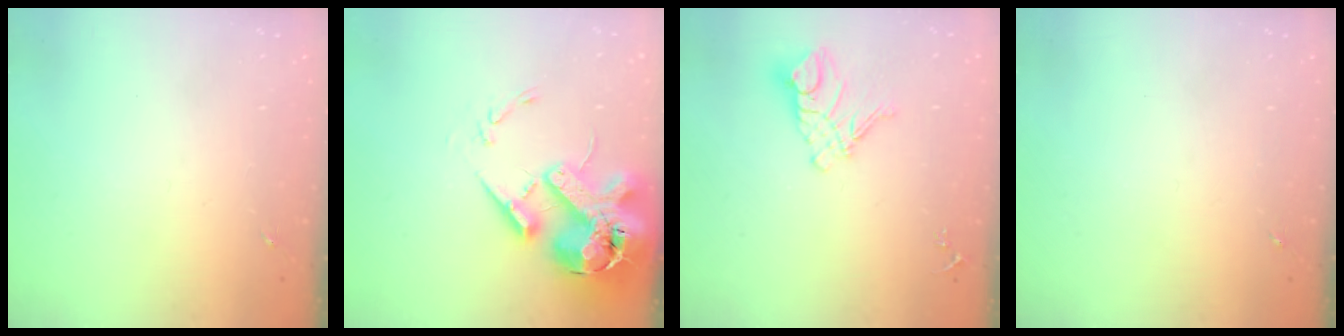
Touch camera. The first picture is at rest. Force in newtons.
{"total": 20.8, "press": 20.5, "slide": 3.5}
{"total": 12.1, "press": 12.0, "slide": 1.2}
{"total": 0.0}